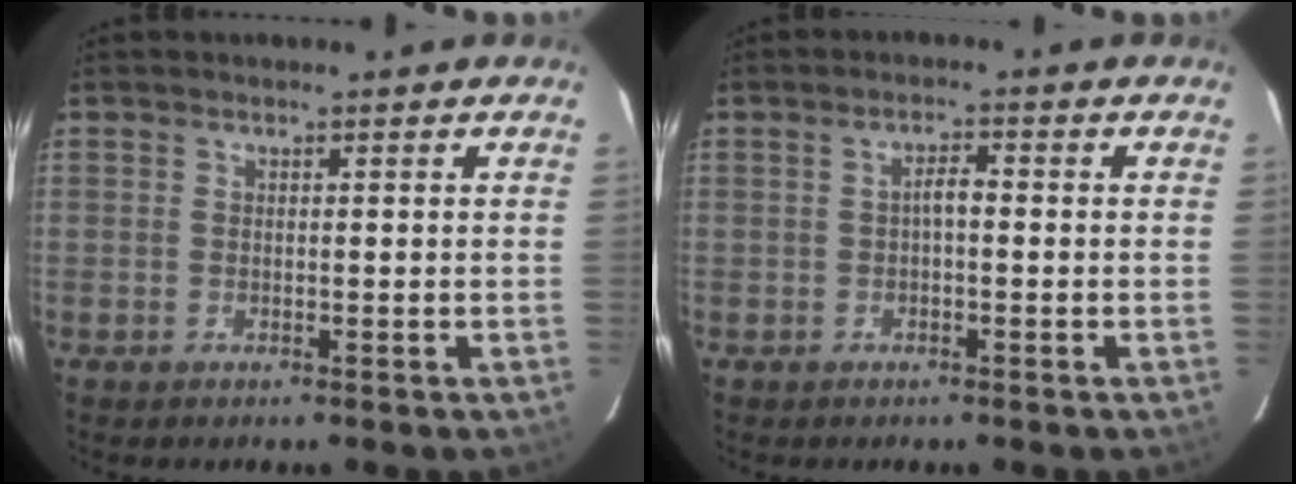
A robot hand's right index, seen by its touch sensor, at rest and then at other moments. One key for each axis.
{"total": 1.9, "fx": -0.3, "fy": 0.7, "fz": 1.7, "tx": -0.034, "ty": 0.009, "tz": -0.005}